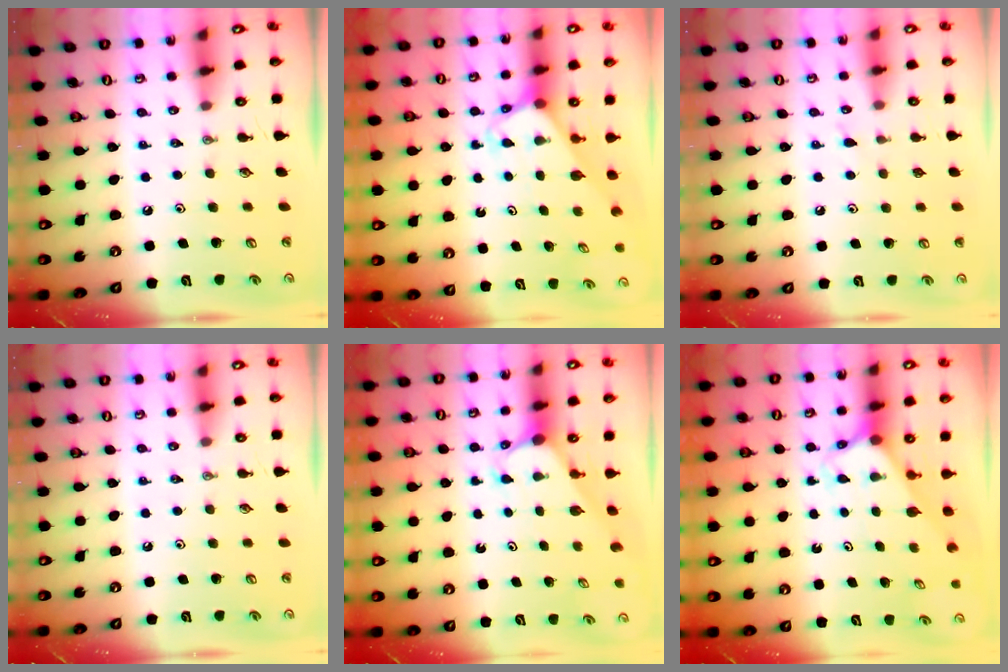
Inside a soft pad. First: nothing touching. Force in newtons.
{"total": 3.2, "press": 3.2, "slide": 0.3}
{"total": 6.0, "press": 6.0, "slide": 0.6}
{"total": 0.0}
{"total": 2.6, "press": 2.6, "slide": 0.1}
{"total": 3.4, "press": 3.4, "slide": 0.2}